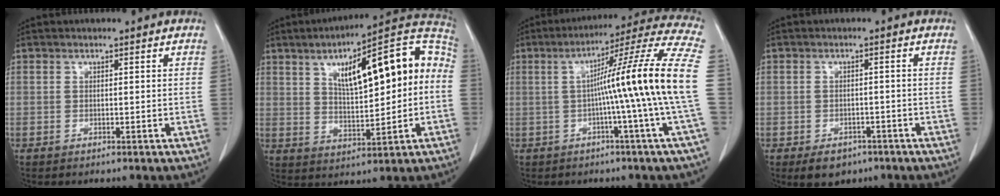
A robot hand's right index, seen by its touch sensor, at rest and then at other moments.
{"total": 18.5, "force": [3.3, 5.2, 17.5], "torque": [-0.256, 0.042, 0.051]}
{"total": 17.4, "force": [-1.3, -2.8, 17.2], "torque": [-0.237, 0.012, -0.034]}
{"total": 4.5, "force": [-2.9, 3.0, 1.7], "torque": [-0.018, 0.003, -0.033]}